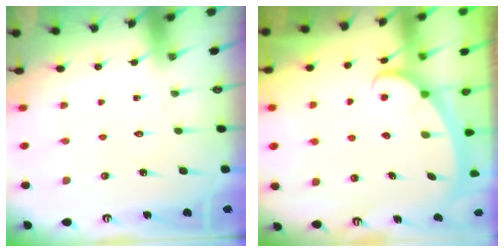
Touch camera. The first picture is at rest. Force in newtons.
{"total": 2.3, "press": 2.3, "slide": 0.3}